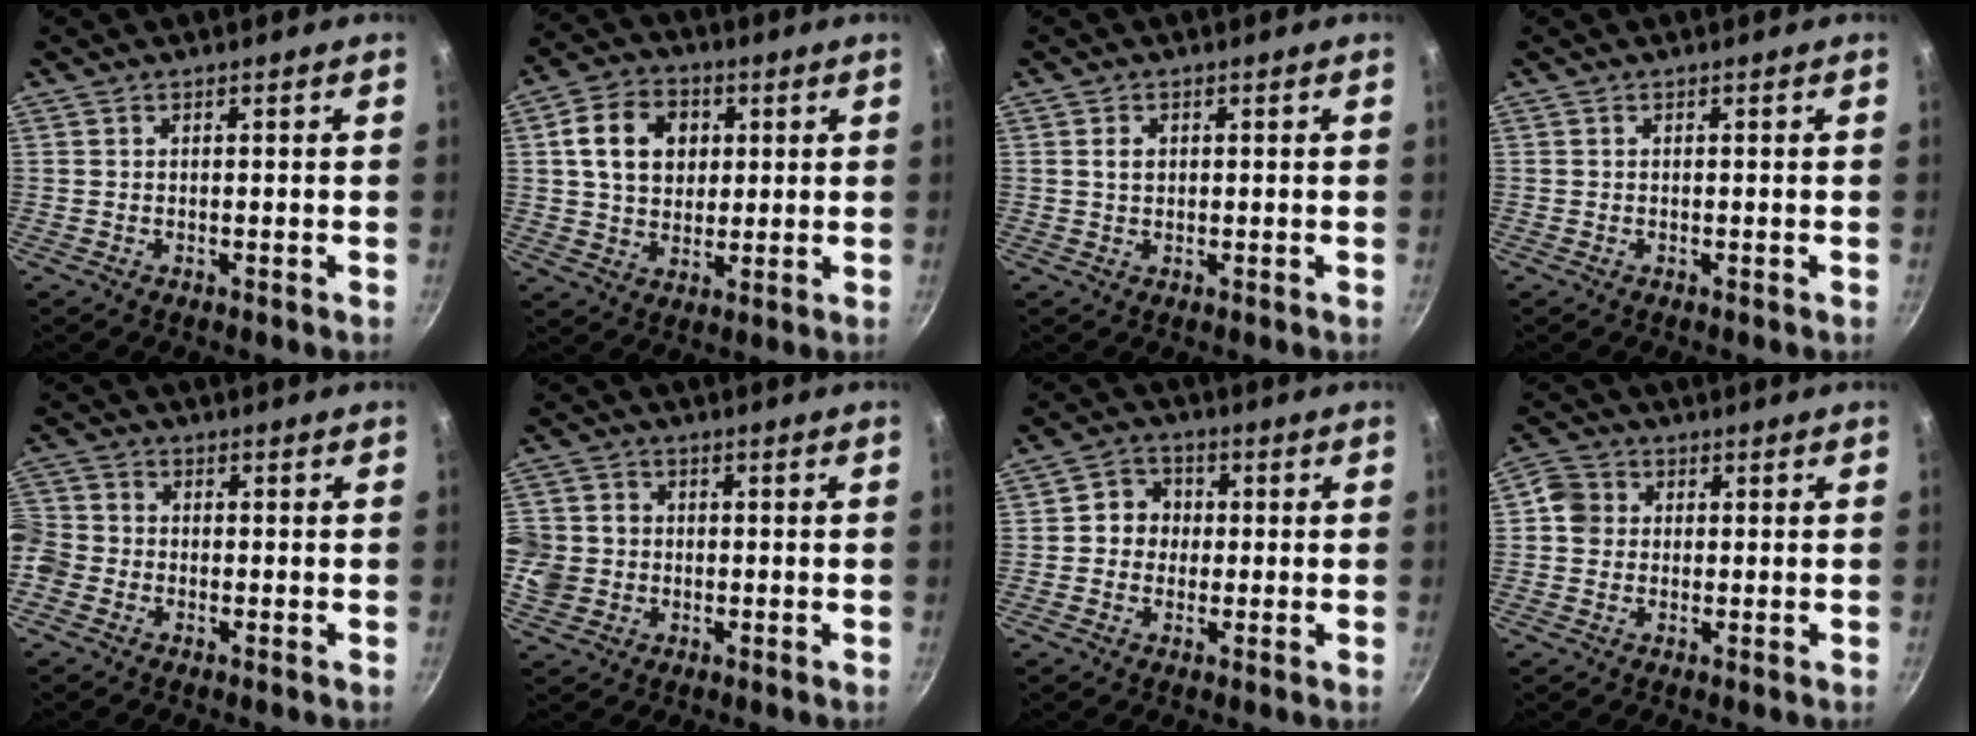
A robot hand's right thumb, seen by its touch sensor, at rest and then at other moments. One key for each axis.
{"total": 11.4, "fx": 2.7, "fy": 8.9, "fz": 6.6, "tx": -0.094, "ty": 0.006, "tz": 0.039}
{"total": 1.9, "fx": 0.4, "fy": 1.4, "fz": 1.2, "tx": -0.016, "ty": 0.003, "tz": 0.007}
{"total": 0.0}
{"total": 10.2, "fx": -2.9, "fy": 8.6, "fz": 4.6, "tx": -0.107, "ty": 0.033, "tz": -0.077}
{"total": 9.9, "fx": -1.3, "fy": 9.1, "fz": 3.7, "tx": -0.077, "ty": 0.017, "tz": -0.032}
{"total": 5.6, "fx": 0.1, "fy": 5.1, "fz": 2.1, "tx": 0.001, "ty": 0.011, "tz": -0.012}
{"total": 4.6, "fx": 0.1, "fy": 4.3, "fz": 1.6, "tx": -0.004, "ty": 0.009, "tz": -0.012}